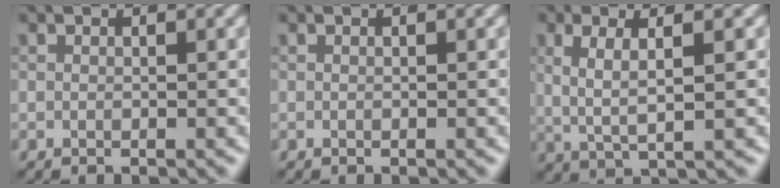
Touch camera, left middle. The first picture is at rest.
{"total": 0.0}
{"total": 3.6, "force": [0.6, 0.8, 3.4], "torque": [-0.065, 0.005, 0.022]}